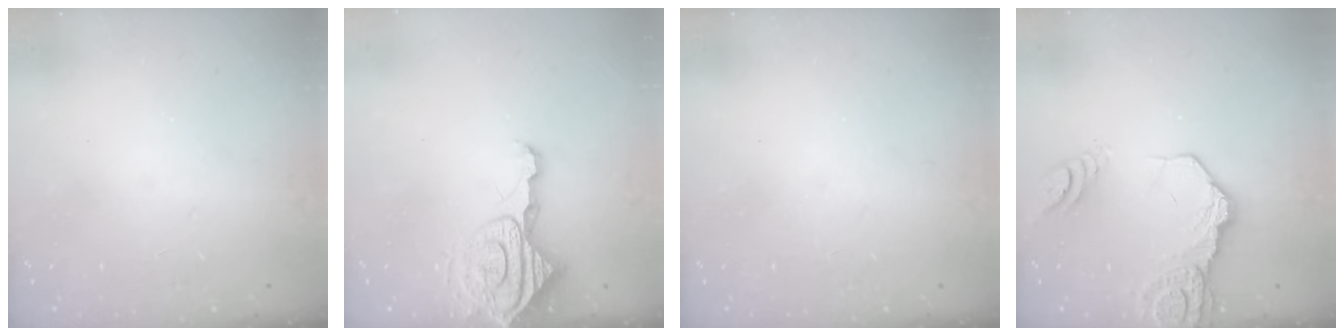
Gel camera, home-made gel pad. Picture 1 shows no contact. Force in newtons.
{"total": 11.2, "press": 11.2, "slide": 1.3}
{"total": 0.0}
{"total": 15.1, "press": 15.0, "slide": 1.8}